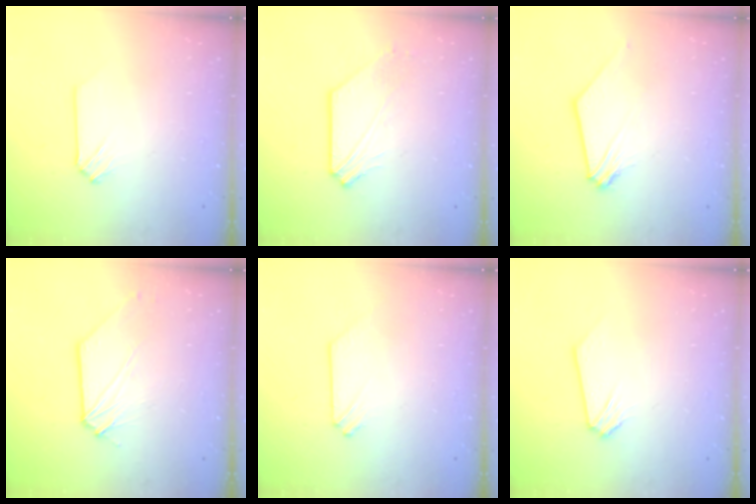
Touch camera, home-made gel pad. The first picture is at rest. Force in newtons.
{"total": 3.2, "press": 3.1, "slide": 0.5}
{"total": 1.8, "press": 1.8, "slide": 0.4}
{"total": 1.0, "press": 1.0, "slide": 0.1}
{"total": 0.0}
{"total": 0.0}